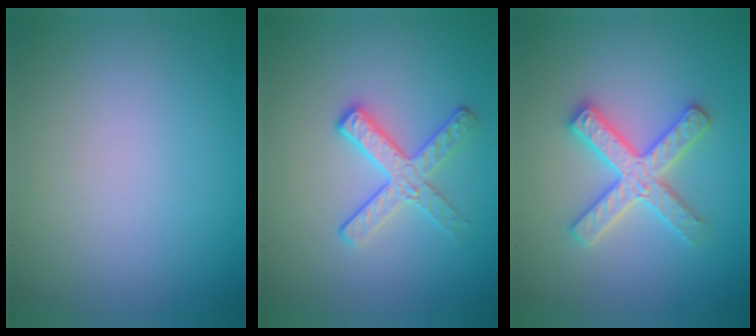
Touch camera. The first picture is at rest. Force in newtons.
{"total": 2.8, "press": 2.6, "slide": 1.1}
{"total": 4.5, "press": 4.5, "slide": 0.6}